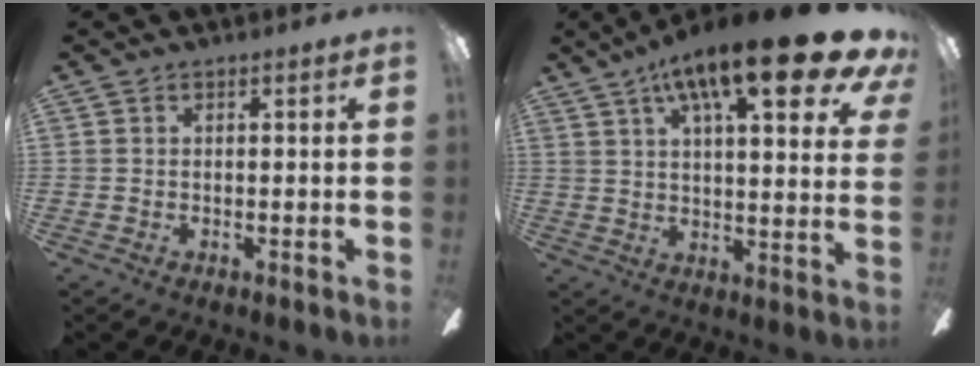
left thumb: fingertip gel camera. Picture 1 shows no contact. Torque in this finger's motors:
{"motor_torque": [2.50, 2.51, 1.45, -1.32, 0.16]}